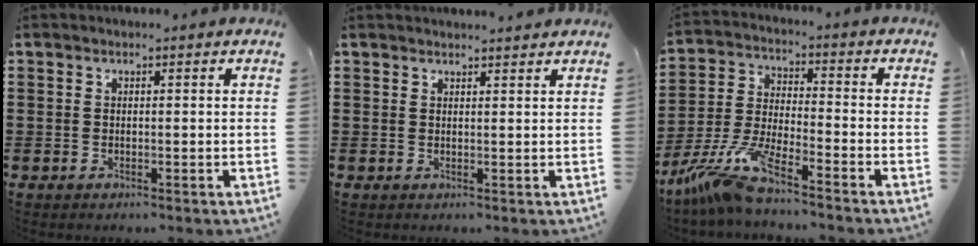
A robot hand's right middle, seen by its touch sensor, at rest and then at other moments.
{"total": 1.4, "force": [1.4, -0.1, 0.2], "torque": [0.001, -0.003, 0.024]}
{"total": 8.8, "force": [-7.5, 0.0, 4.6], "torque": [-0.122, -0.016, -0.158]}